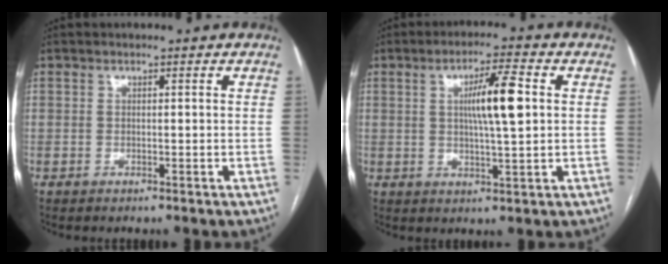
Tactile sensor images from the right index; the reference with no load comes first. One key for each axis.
{"total": 8.0, "fx": 1.4, "fy": 0.6, "fz": 7.9, "tx": -0.135, "ty": 0.005, "tz": 0.023}